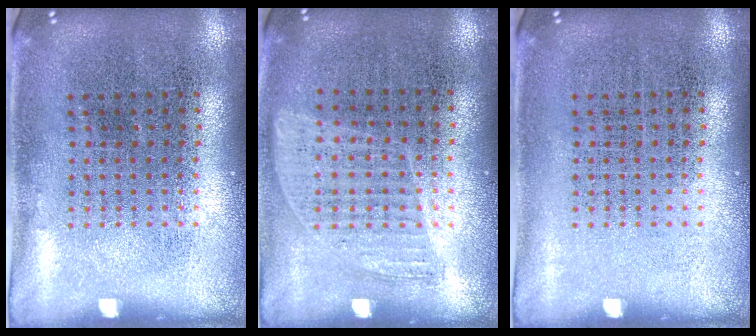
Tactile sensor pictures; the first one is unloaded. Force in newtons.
{"total": 0.8, "press": 0.7, "slide": 0.4}
{"total": 0.0}